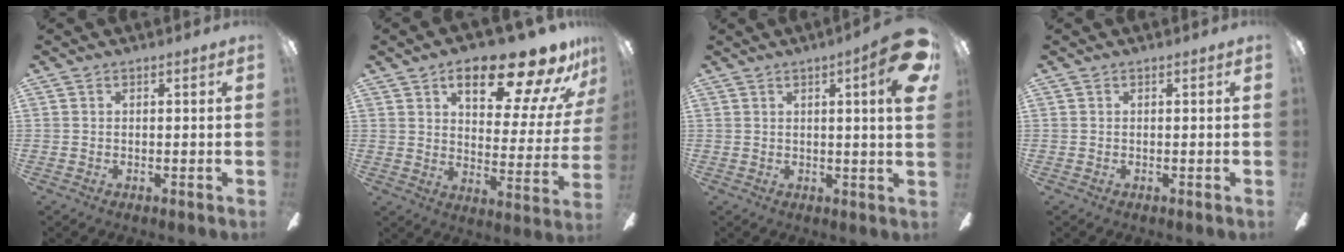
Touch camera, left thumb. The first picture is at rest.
{"total": 21.1, "force": [13.8, 7.4, 14.2], "torque": [-0.201, -0.081, 0.217]}
{"total": 9.7, "force": [3.9, 1.5, 8.8], "torque": [-0.115, -0.017, 0.058]}
{"total": 0.0}